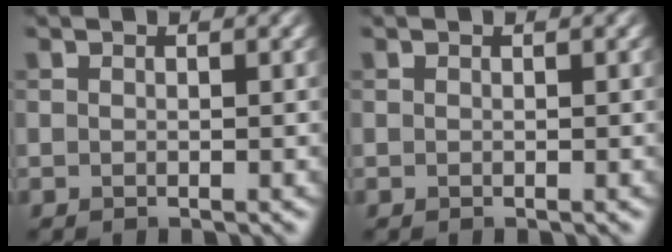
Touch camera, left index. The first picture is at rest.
{"total": 0.0}